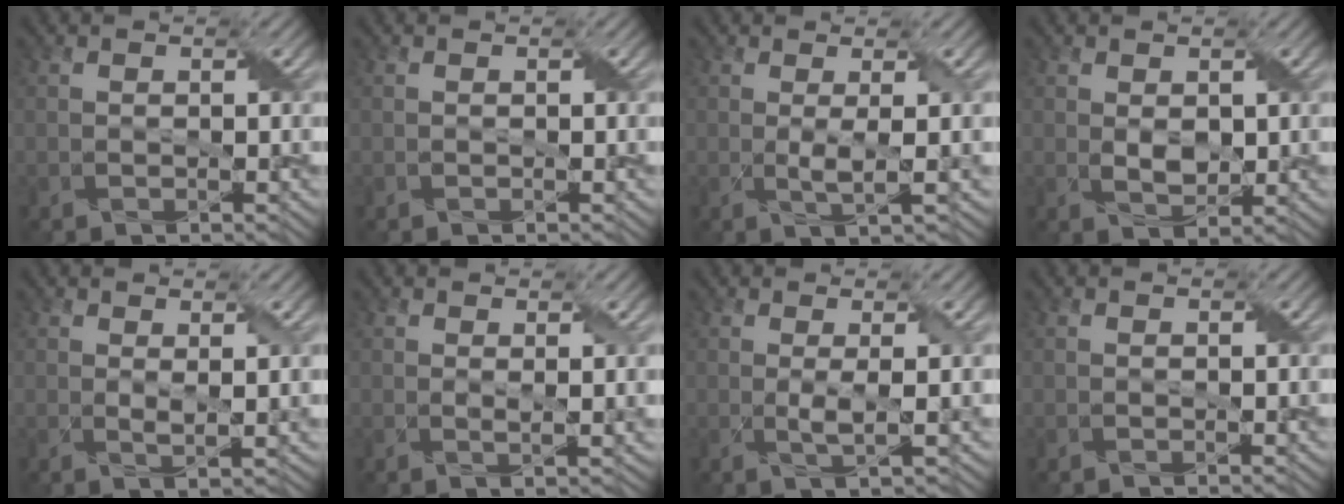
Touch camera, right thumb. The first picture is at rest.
{"total": 0.0}
{"total": 2.5, "force": [0.3, 0.2, 2.4], "torque": [-0.052, 0.001, 0.007]}
{"total": 2.5, "force": [0.5, 1.6, 1.9], "torque": [-0.043, -0.005, 0.014]}
{"total": 2.0, "force": [1.0, 0.4, 1.7], "torque": [-0.039, -0.004, 0.020]}
{"total": 1.6, "force": [0.7, 0.2, 1.4], "torque": [-0.029, -0.001, 0.014]}
{"total": 2.1, "force": [0.3, 0.2, 2.1], "torque": [-0.047, 0.001, 0.006]}
{"total": 0.0}